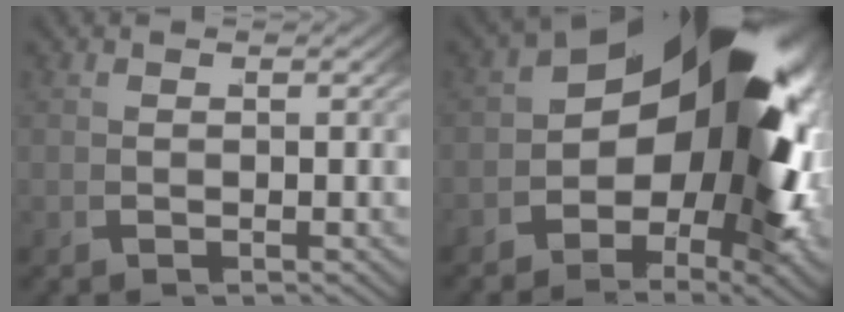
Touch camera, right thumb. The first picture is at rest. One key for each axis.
{"total": 20.4, "fx": -0.1, "fy": 11.8, "fz": 16.7, "tx": -0.244, "ty": -0.029, "tz": 0.004}